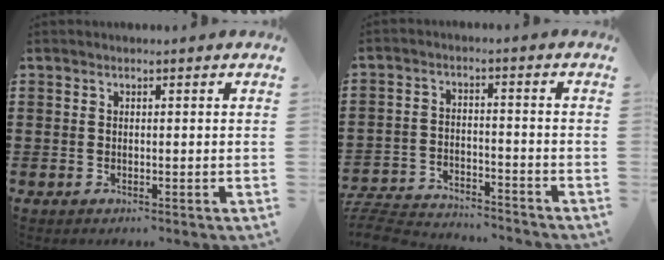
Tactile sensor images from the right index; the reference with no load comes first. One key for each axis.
{"total": 5.9, "fx": -5.8, "fy": 0.6, "fz": 0.8, "tx": -0.030, "ty": 0.000, "tz": -0.120}